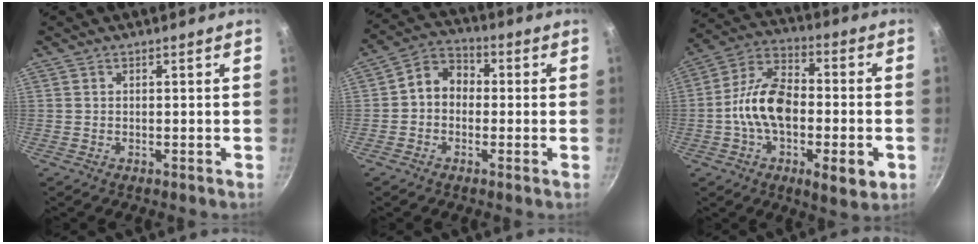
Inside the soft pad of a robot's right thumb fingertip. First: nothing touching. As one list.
[{"total": 6.8, "force": [-0.4, 5.6, 3.8], "torque": [-0.035, 0.025, -0.029]}, {"total": 18.5, "force": [-3.7, 8.9, 15.8], "torque": [-0.248, 0.034, -0.077]}]